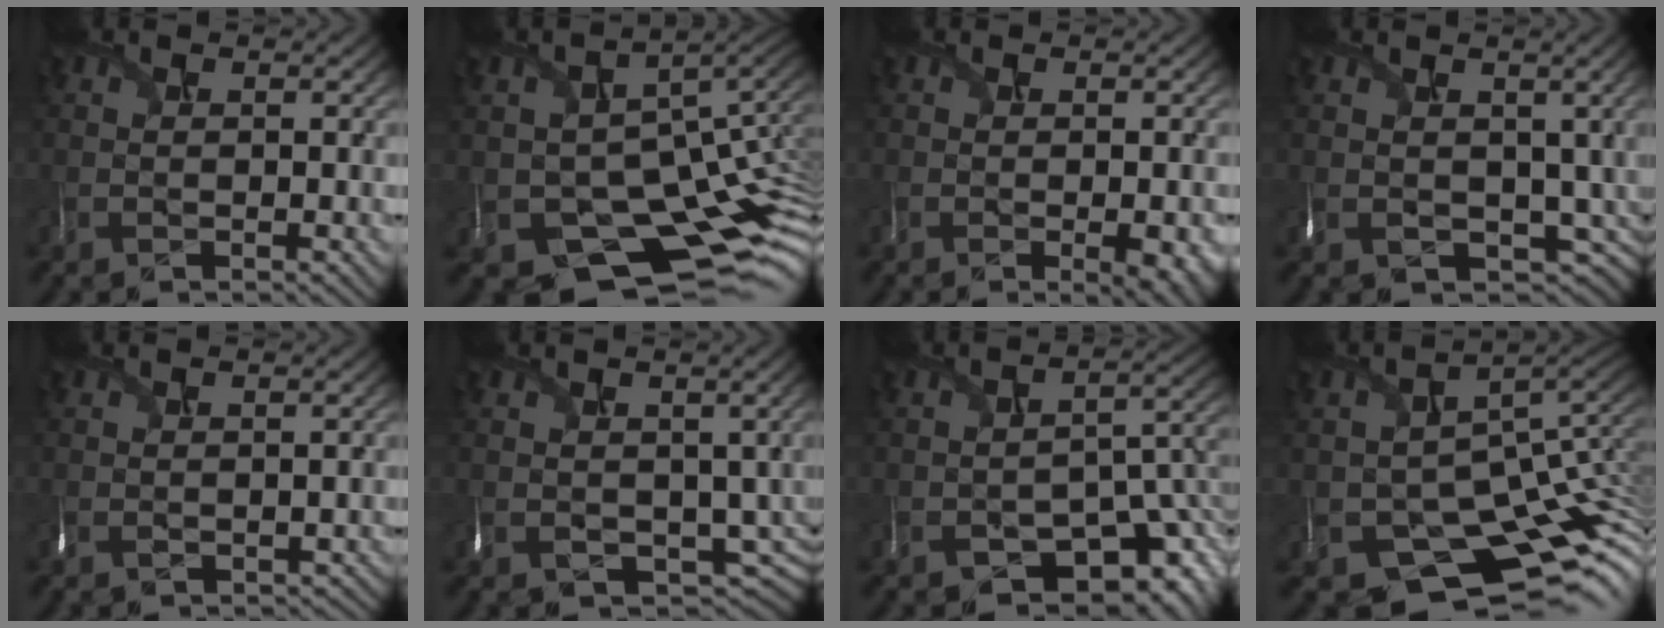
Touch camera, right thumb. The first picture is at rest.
{"total": 13.7, "force": [-4.0, 9.0, 9.4], "torque": [-0.167, -0.045, -0.027]}
{"total": 3.9, "force": [-1.4, 1.2, 3.4], "torque": [-0.032, -0.010, -0.018]}
{"total": 6.4, "force": [0.0, 4.8, 4.3], "torque": [-0.105, -0.034, 0.021]}
{"total": 1.1, "force": [-0.4, -0.2, -1.0], "torque": [0.008, -0.004, -0.005]}
{"total": 4.7, "force": [-0.6, 3.4, 3.2], "torque": [-0.085, -0.023, 0.003]}
{"total": 8.8, "force": [-6.4, 3.9, 4.6], "torque": [-0.067, -0.026, -0.099]}
{"total": 12.3, "force": [-3.9, 7.6, 8.9], "torque": [-0.161, -0.042, -0.037]}